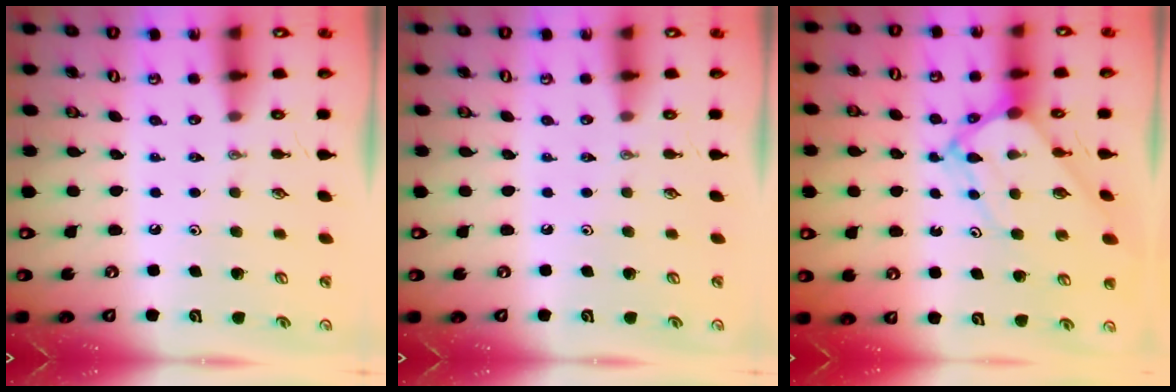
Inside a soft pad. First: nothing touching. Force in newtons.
{"total": 0.0}
{"total": 7.1, "press": 7.1, "slide": 0.8}